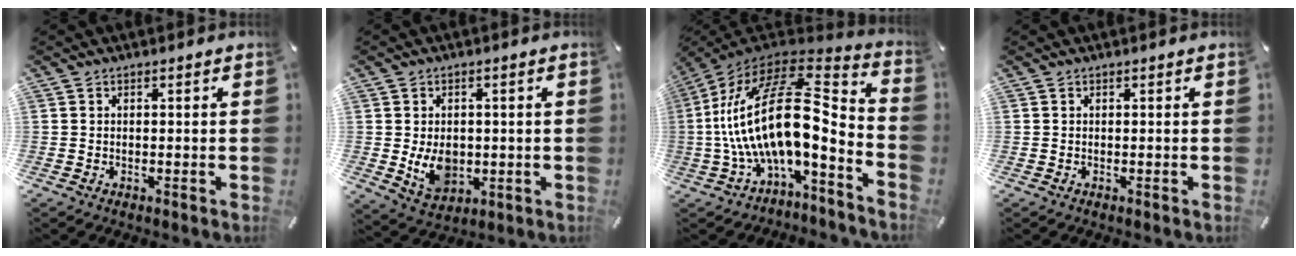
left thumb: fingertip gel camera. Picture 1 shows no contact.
{"total": 7.7, "force": [-0.7, 6.2, 4.6], "torque": [-0.085, -0.002, -0.012]}
{"total": 21.1, "force": [0.1, 9.6, 18.7], "torque": [-0.373, -0.034, -0.006]}
{"total": 0.0}